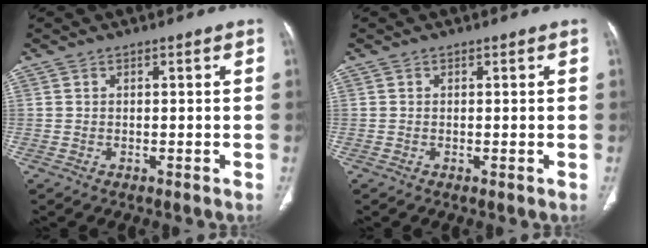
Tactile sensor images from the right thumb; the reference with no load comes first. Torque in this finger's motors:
{"motor_torque": [1.18, 0.94, -0.06, -0.29, -0.01]}